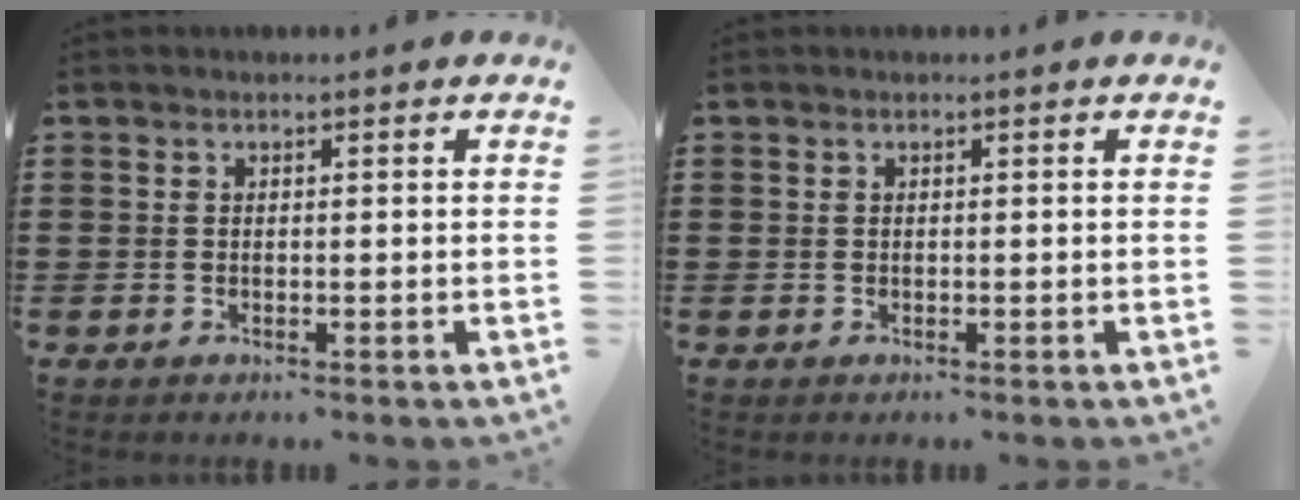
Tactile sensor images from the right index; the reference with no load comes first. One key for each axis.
{"total": 0.0}